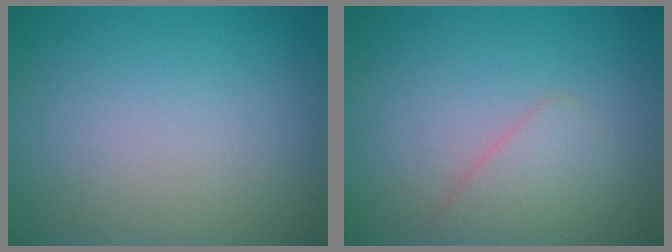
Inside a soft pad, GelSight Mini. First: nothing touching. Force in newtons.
{"total": 2.1, "press": 2.1, "slide": 0.1}